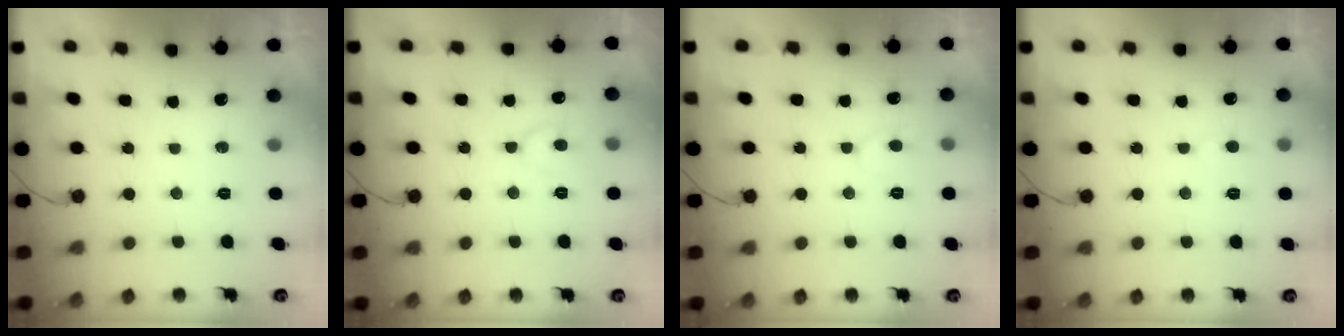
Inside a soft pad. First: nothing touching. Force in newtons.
{"total": 6.8, "press": 6.8, "slide": 0.7}
{"total": 5.6, "press": 5.6, "slide": 0.6}
{"total": 2.8, "press": 2.8, "slide": 0.3}